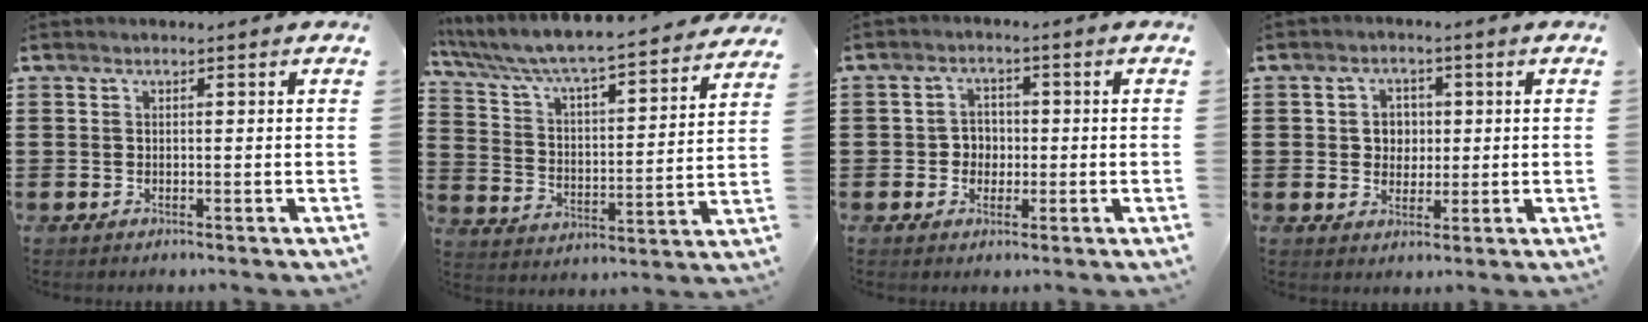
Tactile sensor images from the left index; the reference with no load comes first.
{"total": 5.7, "force": [5.3, -0.1, 2.2], "torque": [-0.068, -0.045, 0.081]}
{"total": 3.1, "force": [-0.6, 2.8, 1.2], "torque": [-0.033, 0.006, -0.016]}
{"total": 3.7, "force": [0.4, 3.4, 1.5], "torque": [-0.037, 0.008, 0.000]}